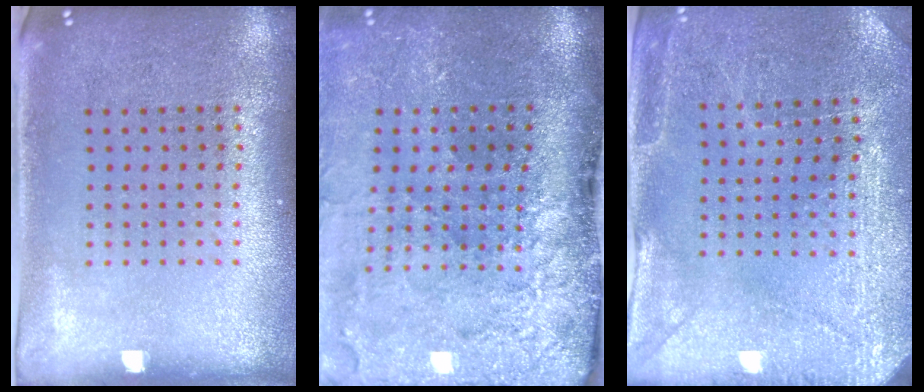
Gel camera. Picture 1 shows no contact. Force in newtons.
{"total": 4.7, "press": 3.6, "slide": 3.1}
{"total": 2.9, "press": 2.8, "slide": 0.5}